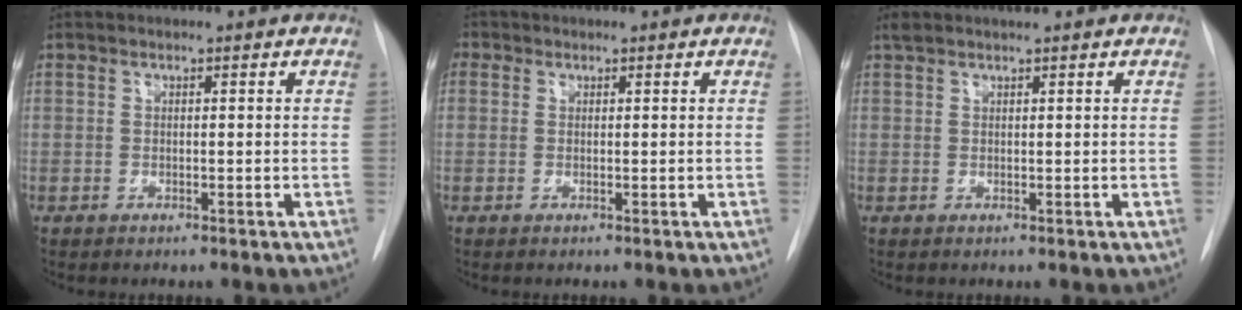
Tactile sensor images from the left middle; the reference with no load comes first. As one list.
[{"total": 1.7, "force": [0.6, 1.5, 0.5], "torque": [-0.006, 0.010, 0.010]}, {"total": 2.4, "force": [2.1, 0.0, 1.2], "torque": [-0.021, 0.019, 0.036]}]